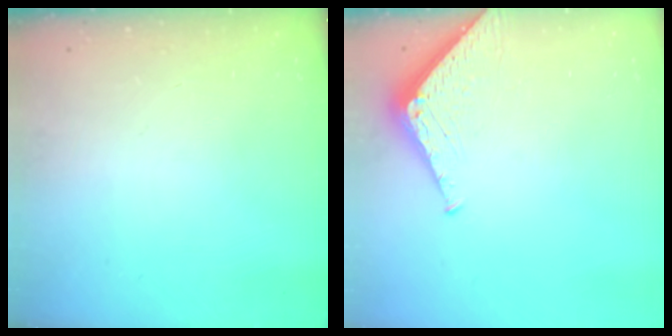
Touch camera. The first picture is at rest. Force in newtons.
{"total": 3.8, "press": 3.8, "slide": 0.5}